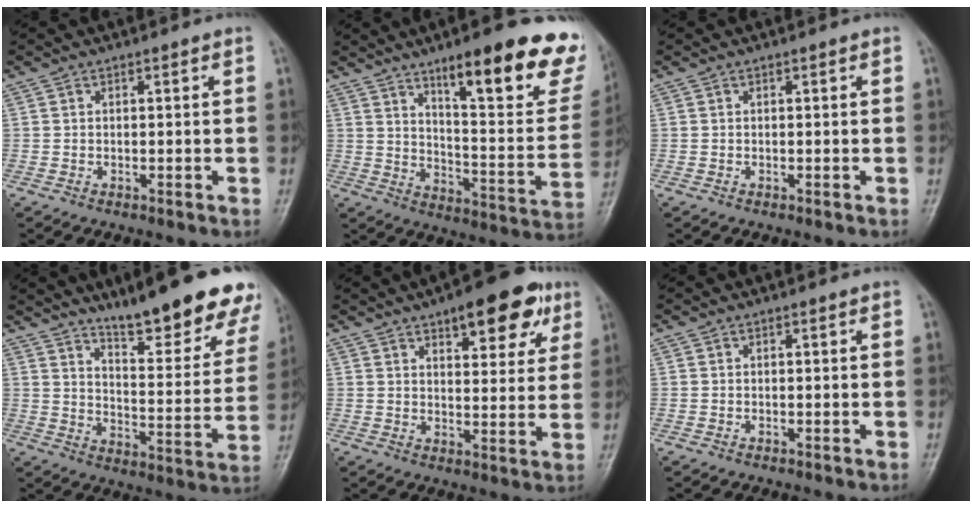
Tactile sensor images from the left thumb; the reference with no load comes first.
{"total": 24.7, "force": [15.1, 6.1, 18.5], "torque": [-0.212, -0.067, 0.222]}
{"total": 0.0}
{"total": 19.3, "force": [14.5, 4.1, 12.1], "torque": [-0.128, -0.092, 0.210]}
{"total": 13.5, "force": [7.6, 5.6, 9.6], "torque": [-0.085, -0.022, 0.100]}
{"total": 0.0}